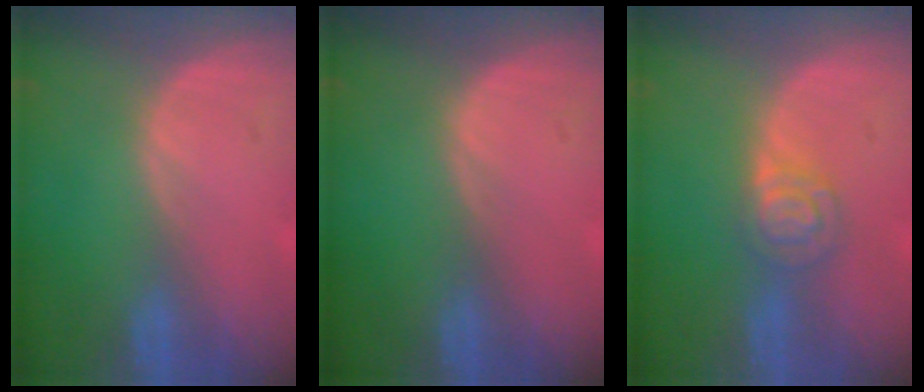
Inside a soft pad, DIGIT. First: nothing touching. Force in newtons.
{"total": 0.0}
{"total": 4.7, "press": 4.2, "slide": 2.1}